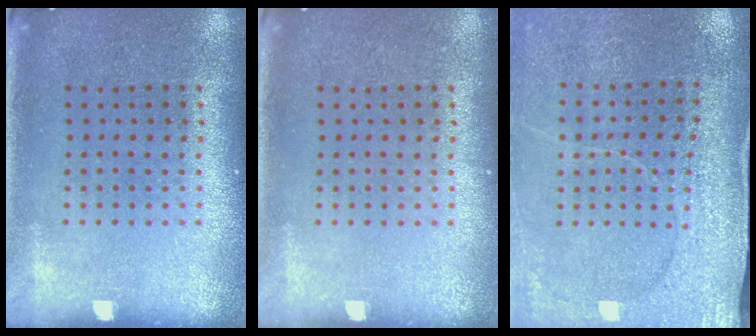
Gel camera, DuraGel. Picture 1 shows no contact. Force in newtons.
{"total": 0.0}
{"total": 2.9, "press": 2.9, "slide": 0.4}